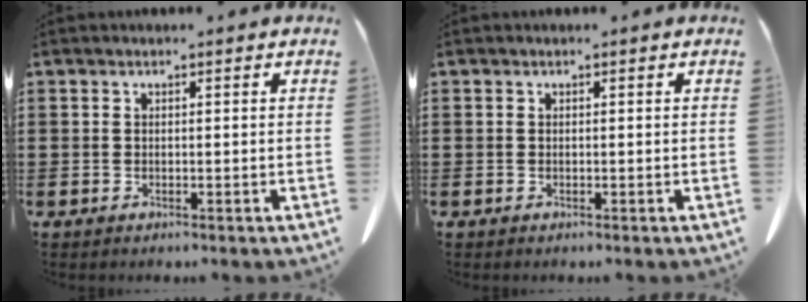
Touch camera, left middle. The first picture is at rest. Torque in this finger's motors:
{"motor_torque": [0.02, -0.02, 0.01, -0.01]}